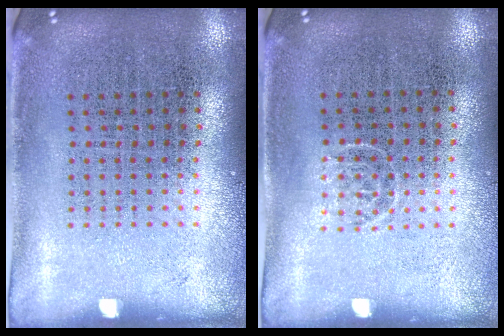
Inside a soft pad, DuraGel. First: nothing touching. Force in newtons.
{"total": 0.7, "press": 0.5, "slide": 0.5}